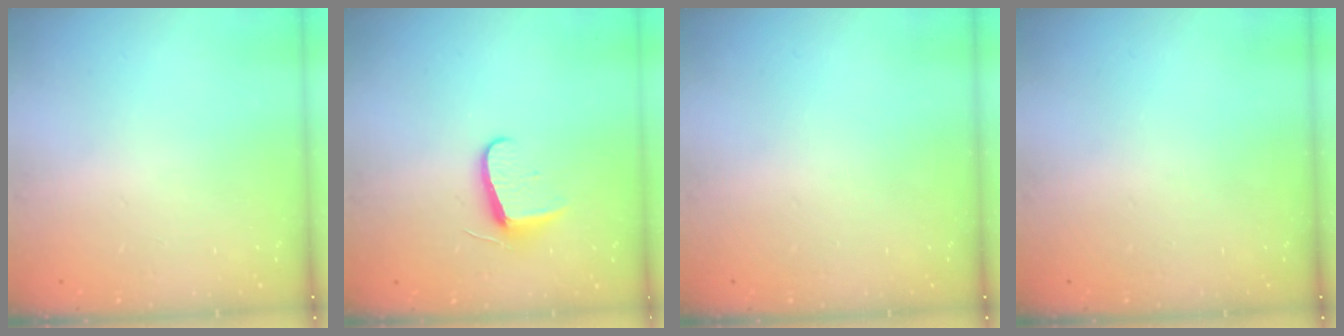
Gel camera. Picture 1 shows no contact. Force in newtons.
{"total": 7.8, "press": 7.7, "slide": 0.4}
{"total": 0.0}
{"total": 0.0}